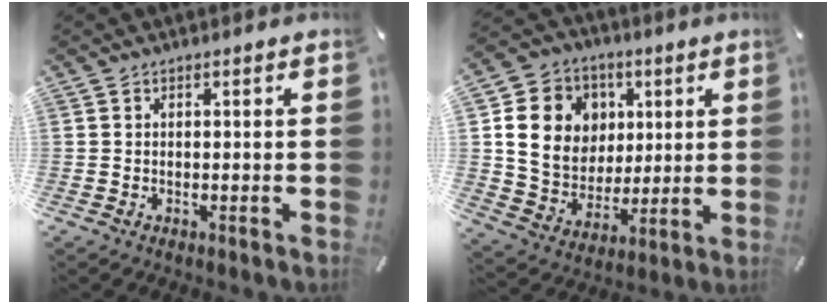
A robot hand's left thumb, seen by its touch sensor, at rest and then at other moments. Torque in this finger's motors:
{"motor_torque": [0.65, 0.64, 0.91, 0.21, 0.18]}